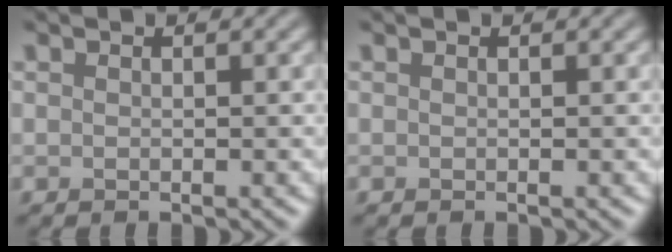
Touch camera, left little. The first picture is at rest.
{"total": 0.0}